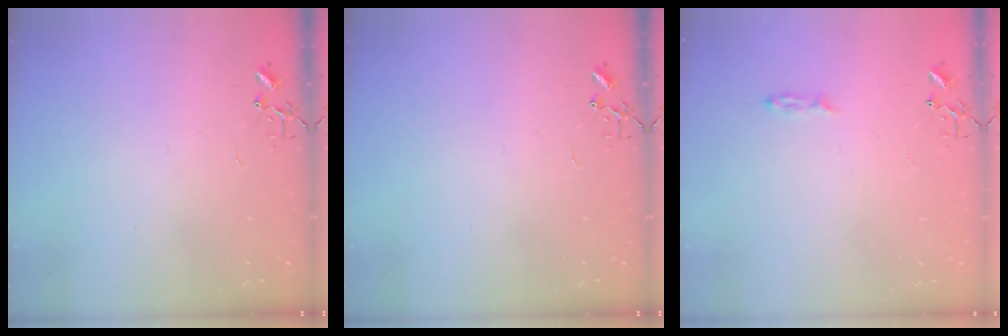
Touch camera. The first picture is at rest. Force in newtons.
{"total": 0.0}
{"total": 3.2, "press": 3.1, "slide": 0.3}